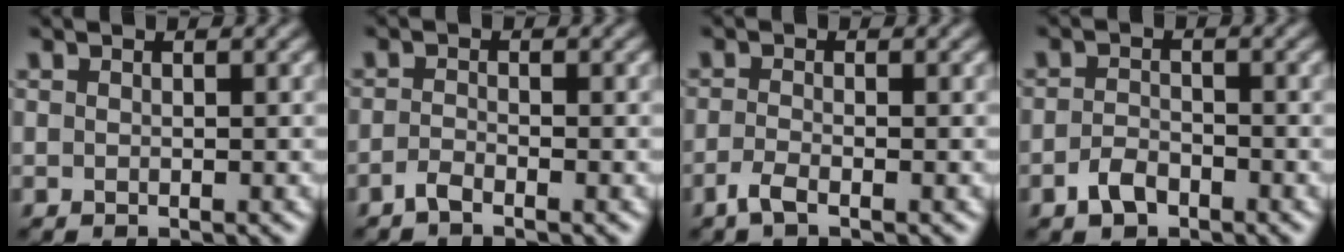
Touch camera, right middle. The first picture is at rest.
{"total": 1.2, "force": [-0.9, 0.2, 0.7], "torque": [-0.018, 0.001, -0.023]}
{"total": 1.7, "force": [-1.1, 0.4, 1.2], "torque": [-0.030, -0.005, -0.028]}
{"total": 2.2, "force": [-1.4, 1.2, 1.1], "torque": [-0.022, 0.004, -0.029]}